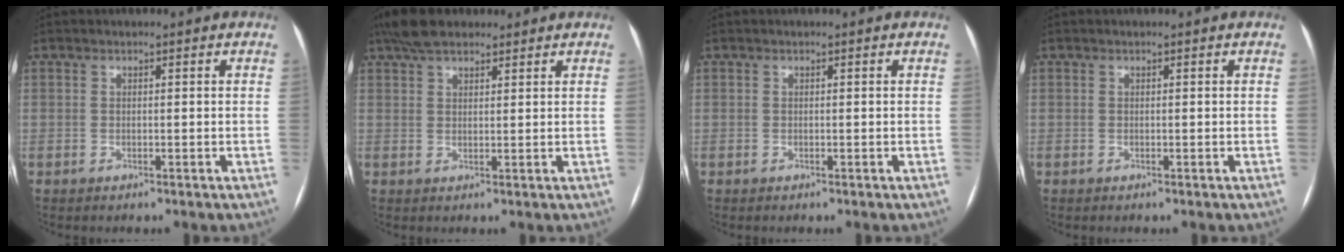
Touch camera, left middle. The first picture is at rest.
{"total": 6.3, "force": [5.0, 2.4, 3.1], "torque": [-0.063, 0.026, 0.093]}
{"total": 0.0}
{"total": 0.0}